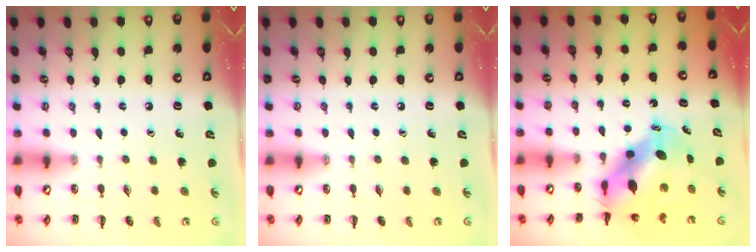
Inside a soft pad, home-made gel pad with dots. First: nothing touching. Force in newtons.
{"total": 0.0}
{"total": 8.5, "press": 8.3, "slide": 1.7}